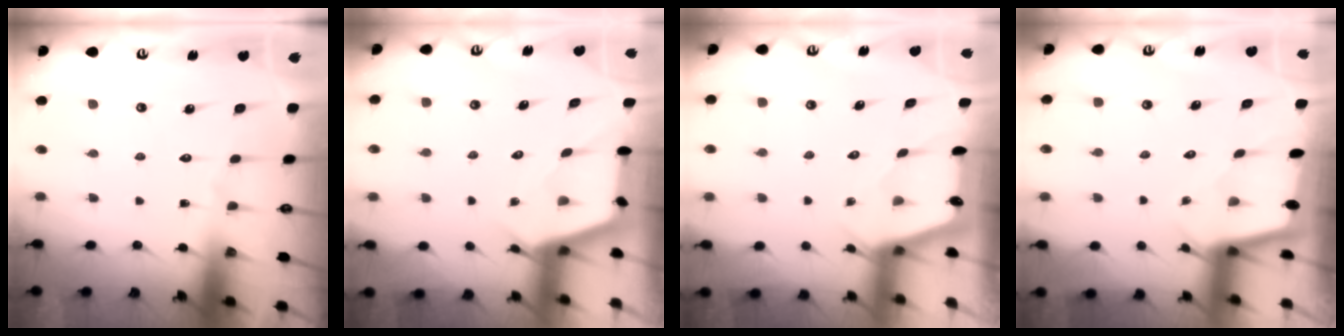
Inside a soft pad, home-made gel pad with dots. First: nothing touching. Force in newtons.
{"total": 2.7, "press": 2.7, "slide": 0.3}
{"total": 2.1, "press": 2.1, "slide": 0.3}
{"total": 1.6, "press": 1.6, "slide": 0.2}